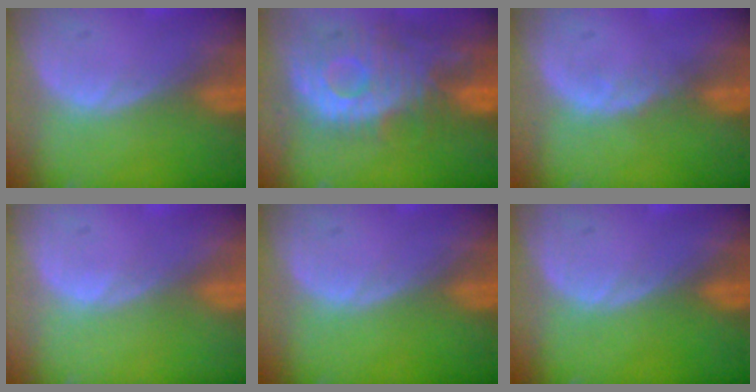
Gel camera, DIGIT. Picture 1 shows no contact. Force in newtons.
{"total": 11.6, "press": 10.5, "slide": 4.9}
{"total": 1.1, "press": 1.1, "slide": 0.2}
{"total": 0.6, "press": 0.1, "slide": 0.6}
{"total": 0.0}
{"total": 0.0}